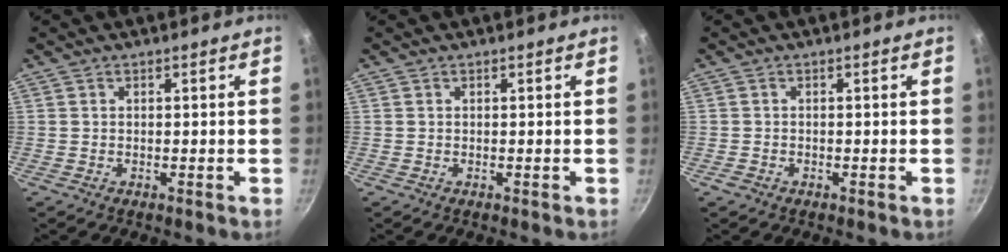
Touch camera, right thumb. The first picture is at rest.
{"total": 0.0}
{"total": 1.1, "force": [-0.7, 0.7, 0.4], "torque": [-0.013, 0.004, -0.013]}